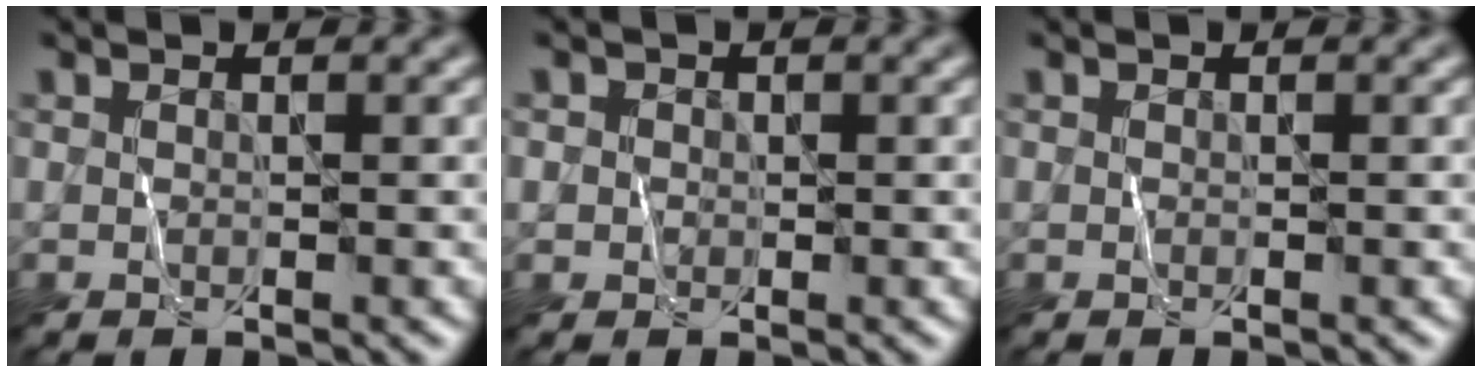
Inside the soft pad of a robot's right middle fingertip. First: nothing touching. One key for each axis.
{"total": 1.5, "fx": 0.2, "fy": 1.4, "fz": 0.4, "tx": 0.008, "ty": 0.004, "tz": -0.003}
{"total": 0.0}